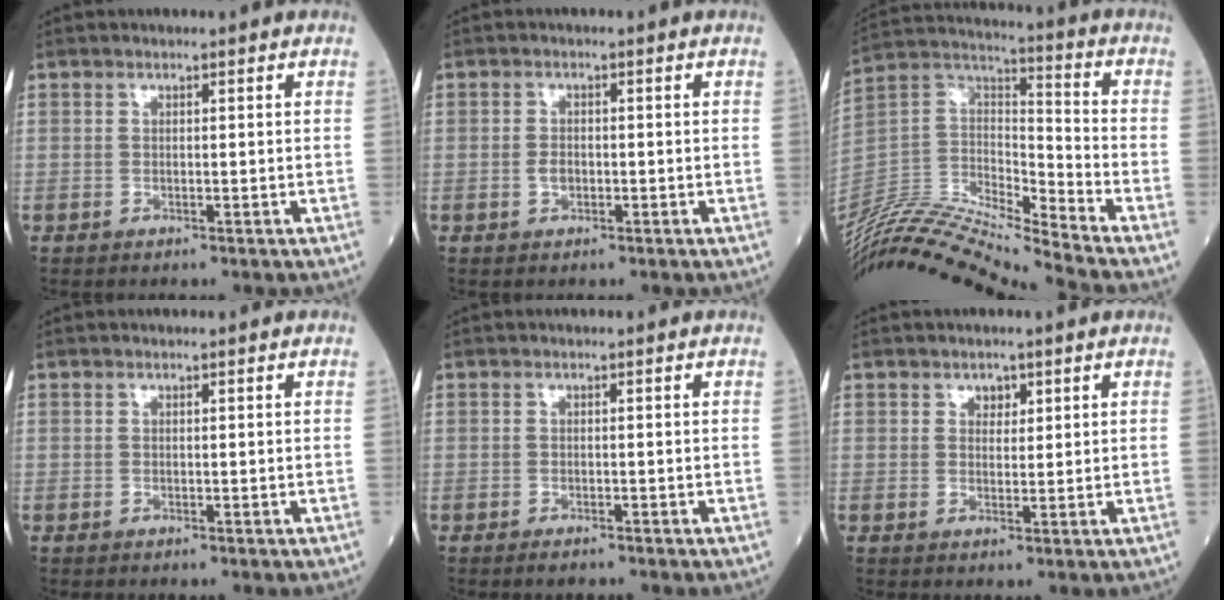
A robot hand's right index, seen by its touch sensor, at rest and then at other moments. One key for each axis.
{"total": 1.6, "fx": -0.5, "fy": 1.0, "fz": 1.1, "tx": -0.022, "ty": 0.003, "tz": -0.009}
{"total": 20.6, "fx": -19.3, "fy": -0.9, "fz": 7.1, "tx": -0.145, "ty": 0.020, "tz": -0.354}
{"total": 0.0}
{"total": 1.2, "fx": -1.0, "fy": 0.2, "fz": 0.6, "tx": -0.011, "ty": -0.001, "tz": -0.015}
{"total": 1.8, "fx": 1.0, "fy": 1.2, "fz": 0.8, "tx": -0.007, "ty": -0.001, "tz": 0.014}